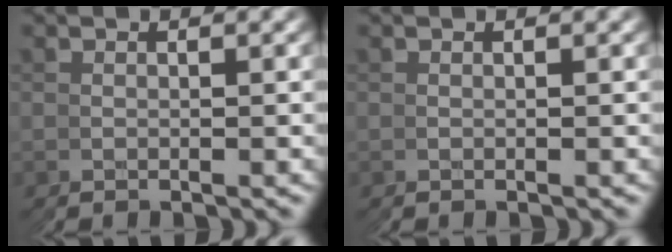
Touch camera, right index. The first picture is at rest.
{"total": 0.0}